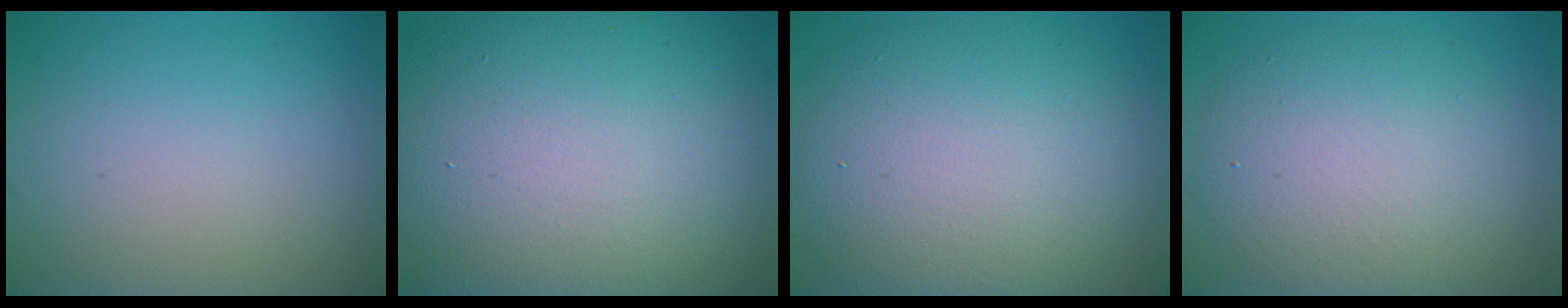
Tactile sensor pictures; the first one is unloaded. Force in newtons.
{"total": 15.9, "press": 15.9, "slide": 1.0}
{"total": 10.2, "press": 10.2, "slide": 0.9}
{"total": 7.5, "press": 7.5, "slide": 0.8}